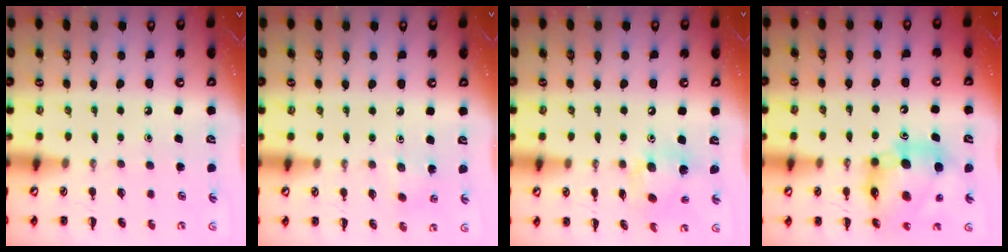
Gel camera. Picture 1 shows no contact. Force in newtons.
{"total": 2.7, "press": 2.6, "slide": 0.9}
{"total": 8.7, "press": 8.6, "slide": 1.2}
{"total": 13.7, "press": 13.1, "slide": 3.9}